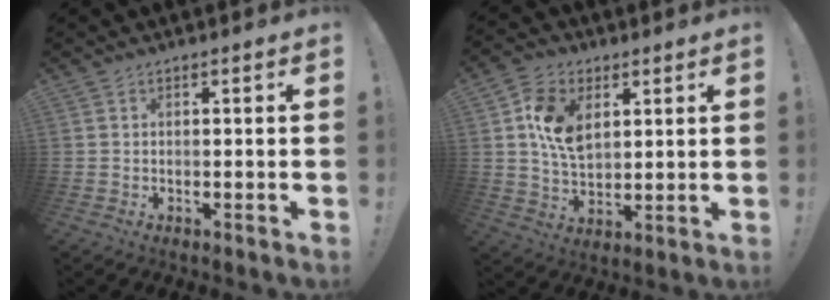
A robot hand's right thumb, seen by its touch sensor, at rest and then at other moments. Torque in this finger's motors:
{"motor_torque": [0.19, 0.24, 0.41, 0.51, 0.06]}